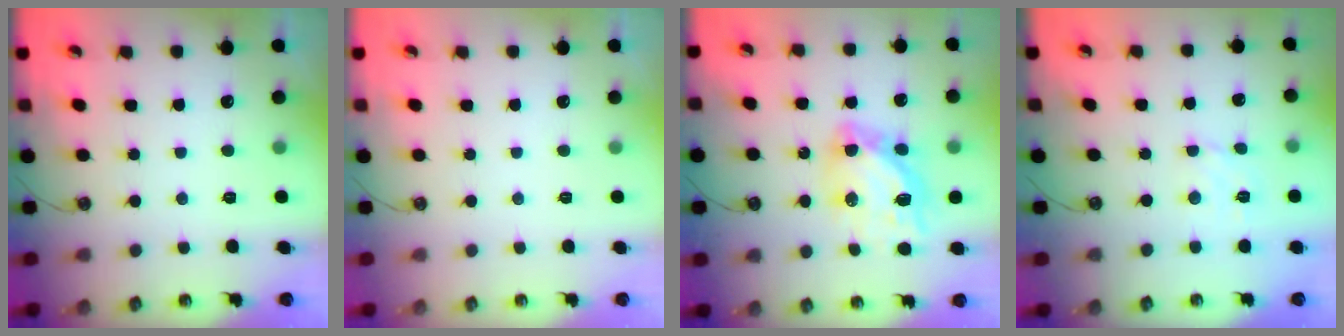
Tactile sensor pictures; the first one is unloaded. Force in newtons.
{"total": 0.0}
{"total": 13.6, "press": 13.5, "slide": 1.7}
{"total": 3.0, "press": 3.0, "slide": 0.3}